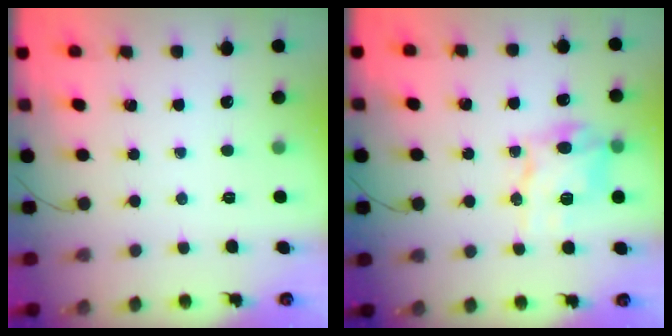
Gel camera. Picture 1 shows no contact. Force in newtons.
{"total": 11.1, "press": 11.1, "slide": 0.9}